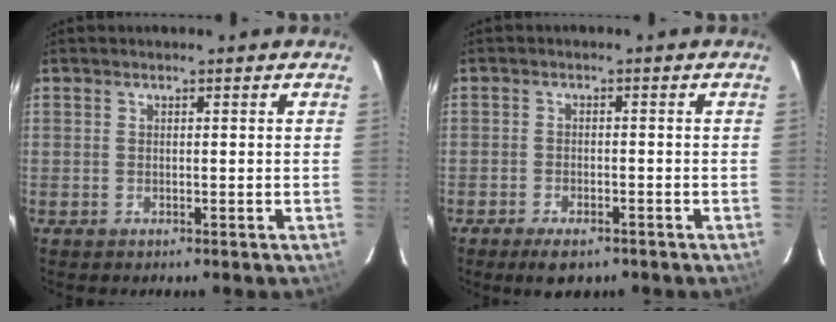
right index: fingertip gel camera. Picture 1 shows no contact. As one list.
[{"total": 5.2, "force": [-3.8, 2.1, 2.9], "torque": [-0.066, -0.009, -0.059]}]